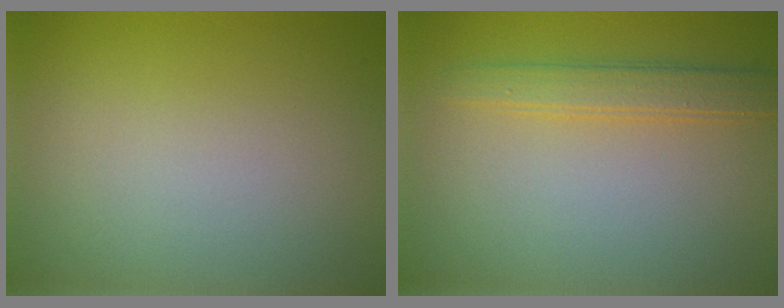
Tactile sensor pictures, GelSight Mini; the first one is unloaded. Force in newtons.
{"total": 2.7, "press": 2.7, "slide": 0.1}